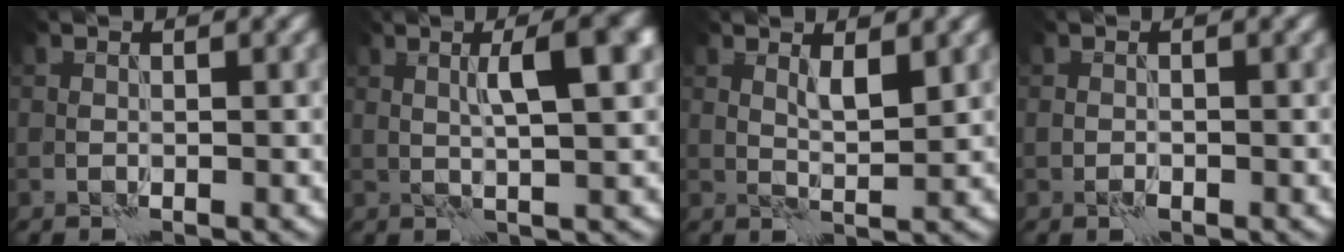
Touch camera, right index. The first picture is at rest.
{"total": 4.7, "force": [1.0, 0.8, 4.6], "torque": [-0.069, 0.013, 0.015]}
{"total": 1.7, "force": [1.2, 0.1, 1.2], "torque": [-0.025, -0.004, 0.023]}
{"total": 0.6, "force": [-0.4, 0.3, 0.3], "torque": [-0.004, 0.002, -0.009]}